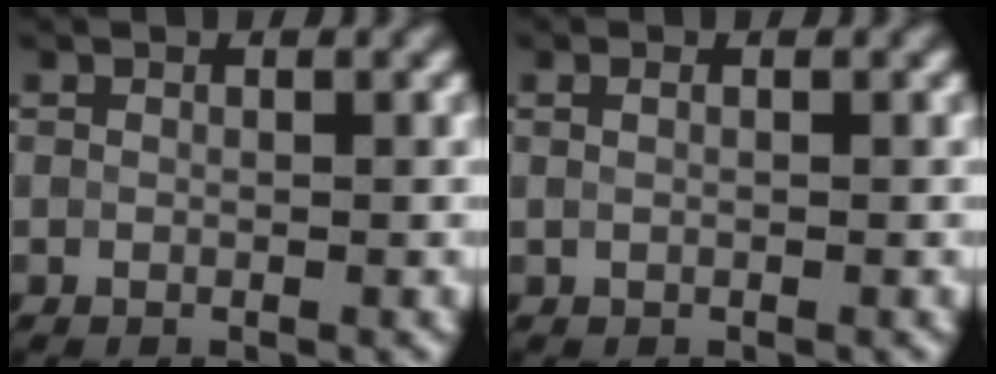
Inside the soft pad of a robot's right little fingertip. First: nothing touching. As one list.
[{"total": 0.8, "force": [0.4, 0.4, 0.6], "torque": [-0.012, 0.002, 0.006]}]